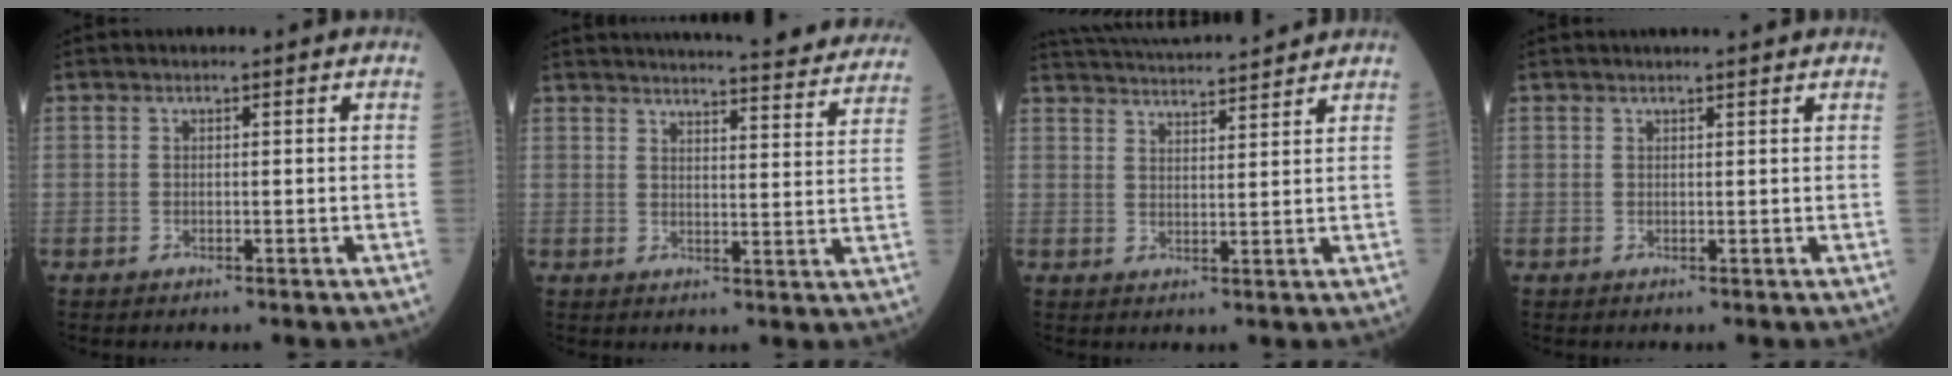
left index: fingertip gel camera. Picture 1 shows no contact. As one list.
[{"total": 23.9, "force": [22.5, 2.0, 7.6], "torque": [-0.103, -0.048, 0.264]}, {"total": 13.7, "force": [13.0, 0.7, 4.1], "torque": [-0.081, 0.026, 0.196]}, {"total": 3.0, "force": [2.8, 0.0, 1.2], "torque": [-0.015, 0.016, 0.034]}]